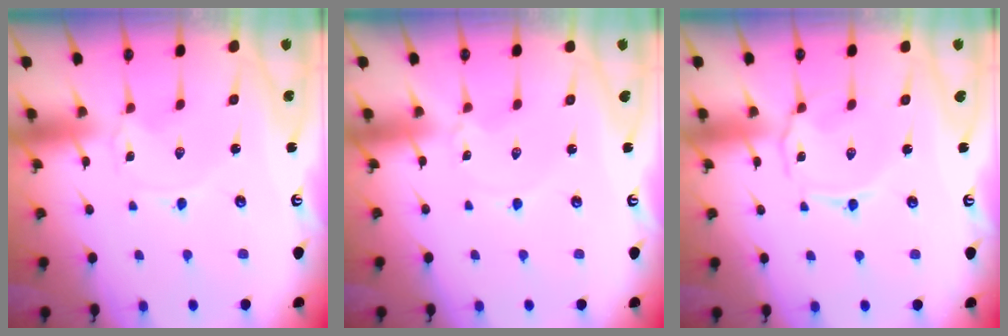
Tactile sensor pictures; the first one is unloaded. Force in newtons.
{"total": 0.9, "press": 0.9, "slide": 0.2}
{"total": 2.8, "press": 2.8, "slide": 0.6}